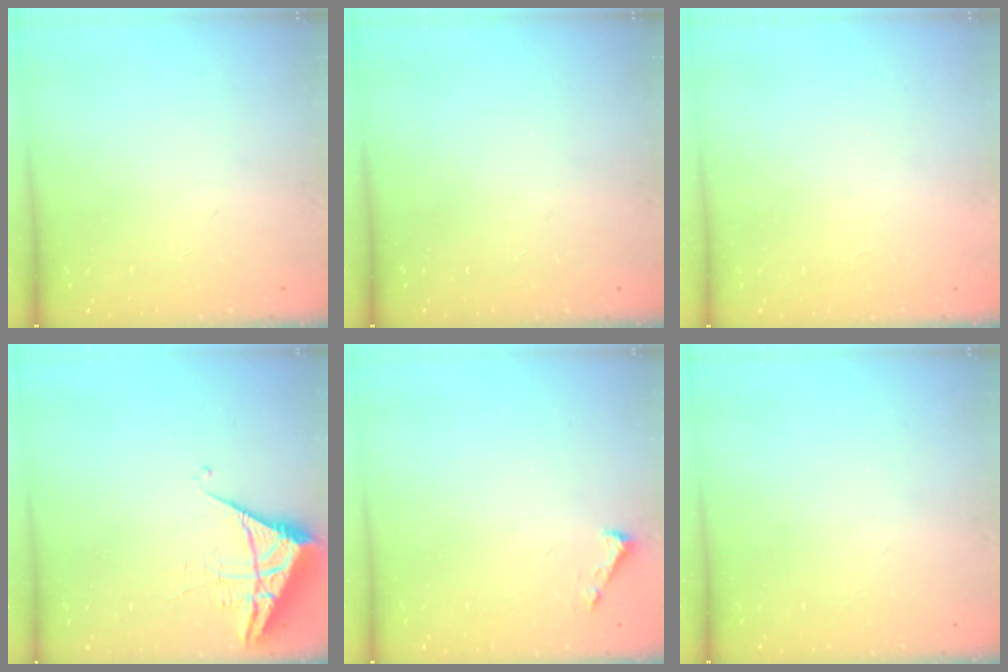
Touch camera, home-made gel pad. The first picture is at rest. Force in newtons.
{"total": 0.0}
{"total": 1.6, "press": 1.6, "slide": 0.1}
{"total": 6.1, "press": 6.1, "slide": 0.3}
{"total": 1.6, "press": 1.6, "slide": 0.1}
{"total": 0.0}